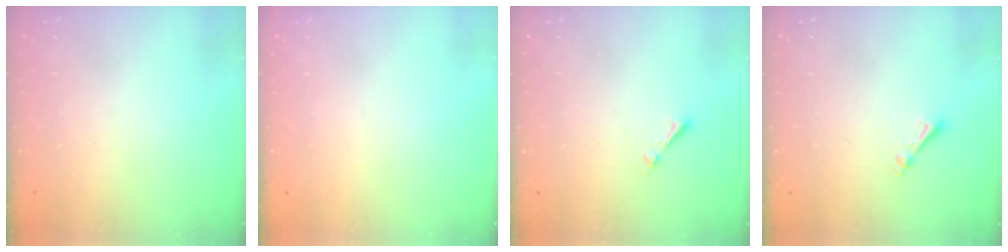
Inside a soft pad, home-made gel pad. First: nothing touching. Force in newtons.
{"total": 0.0}
{"total": 2.7, "press": 2.7, "slide": 0.4}
{"total": 2.5, "press": 2.5, "slide": 0.4}